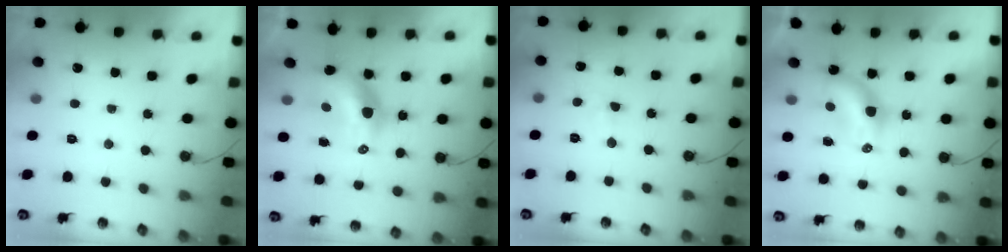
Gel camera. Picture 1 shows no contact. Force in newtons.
{"total": 9.5, "press": 9.4, "slide": 0.8}
{"total": 3.8, "press": 3.8, "slide": 0.7}
{"total": 6.8, "press": 6.8, "slide": 0.2}